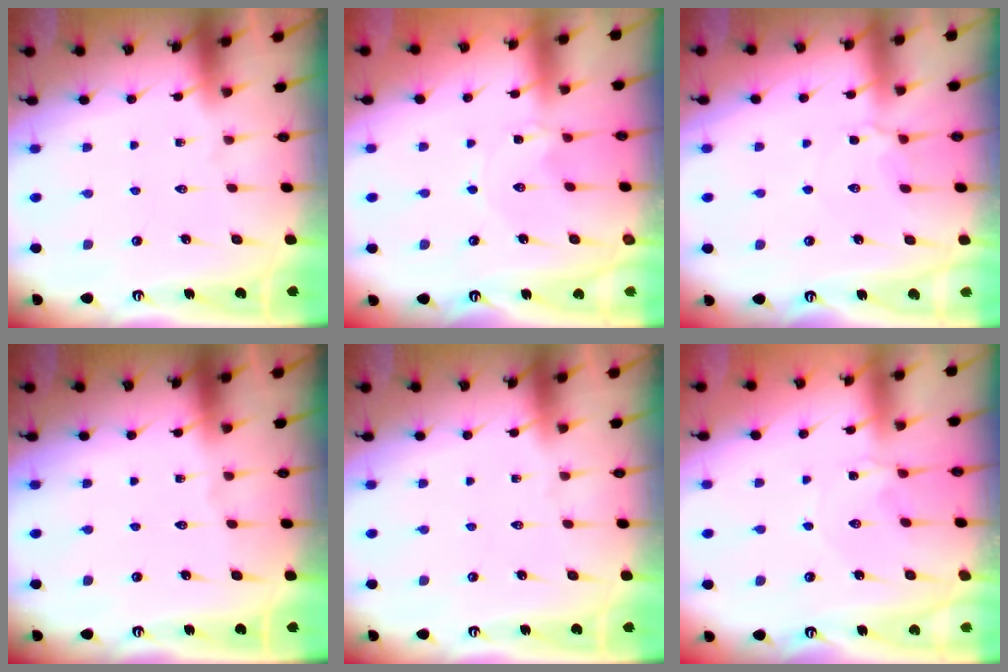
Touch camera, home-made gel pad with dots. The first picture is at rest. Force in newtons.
{"total": 0.0}
{"total": 3.6, "press": 3.6, "slide": 0.7}
{"total": 0.0}
{"total": 0.0}
{"total": 0.9, "press": 0.8, "slide": 0.2}